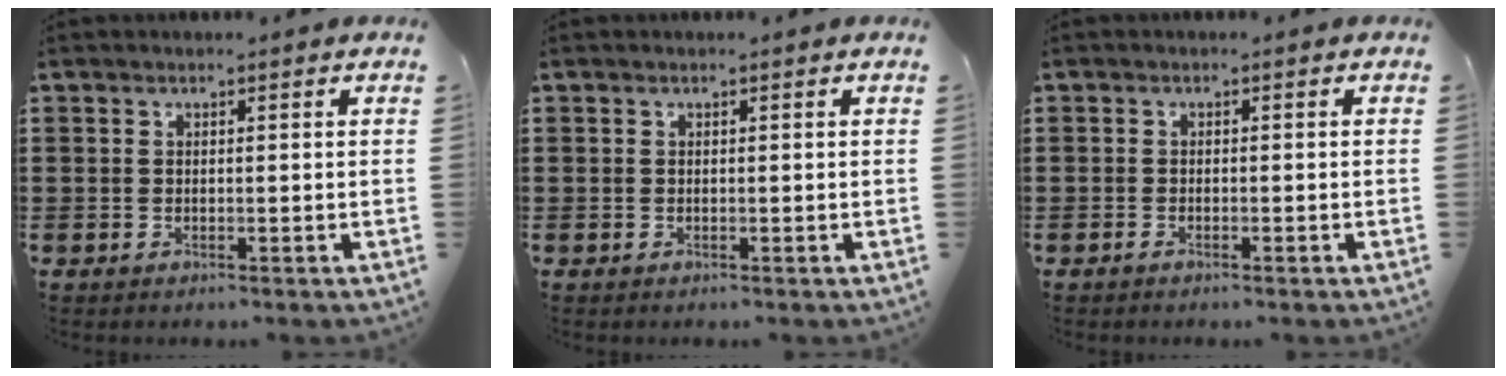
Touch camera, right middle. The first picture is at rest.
{"total": 0.0}
{"total": 0.6, "force": [-0.5, 0.1, 0.3], "torque": [-0.009, -0.003, -0.008]}